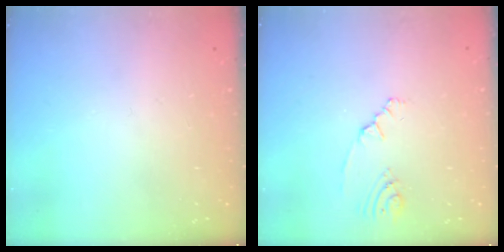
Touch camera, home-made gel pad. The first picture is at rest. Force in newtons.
{"total": 2.5, "press": 2.3, "slide": 1.0}